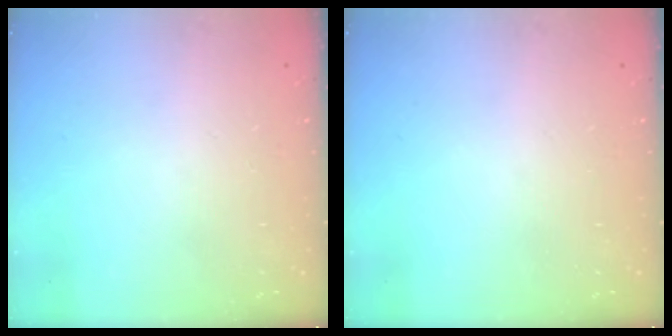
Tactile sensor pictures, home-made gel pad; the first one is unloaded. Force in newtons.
{"total": 0.0}